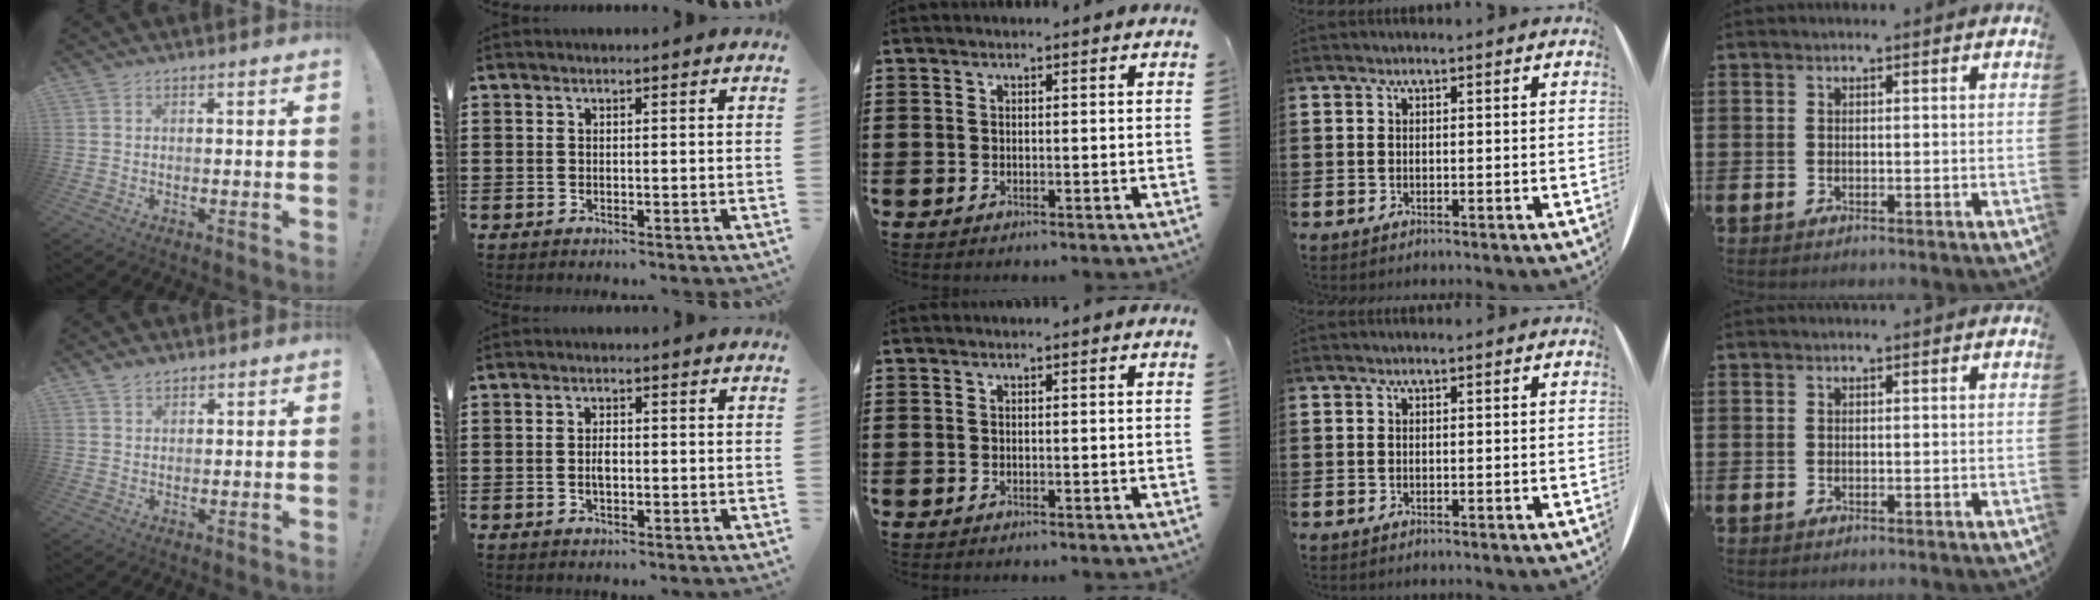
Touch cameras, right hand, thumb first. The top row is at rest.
{"thumb": {"total": 2.3, "force": [1.9, 1.2, 0.7], "torque": [-0.014, -0.008, 0.035]}, "index": {"total": 2.0, "force": [-0.2, 0.9, 1.8], "torque": [-0.035, 0.001, -0.004]}}